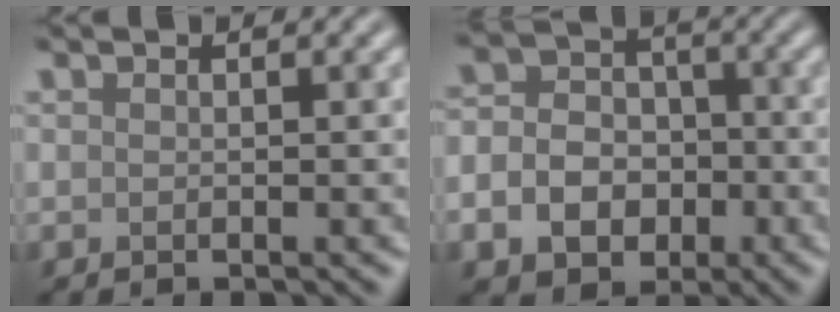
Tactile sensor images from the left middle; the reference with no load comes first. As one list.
[{"total": 7.3, "force": [-2.2, 5.9, 3.7], "torque": [-0.054, -0.013, -0.048]}]